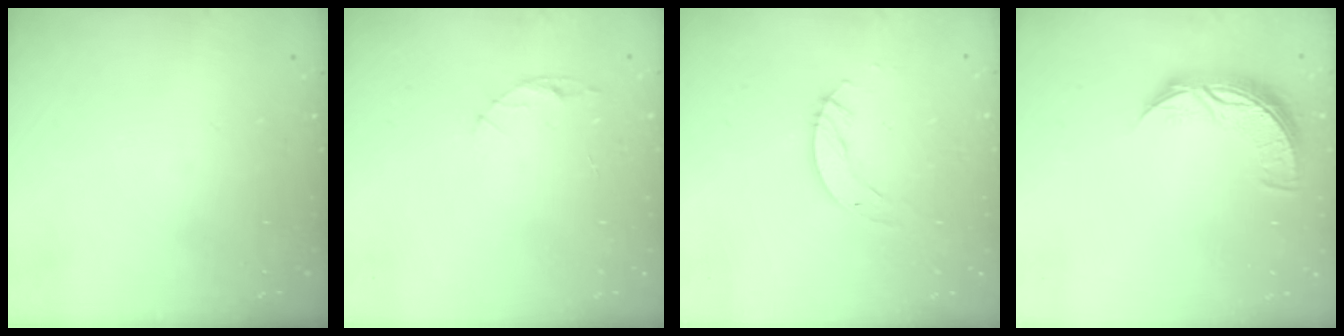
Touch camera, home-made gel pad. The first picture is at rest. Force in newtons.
{"total": 4.3, "press": 4.3, "slide": 0.5}
{"total": 4.0, "press": 4.0, "slide": 0.3}
{"total": 8.2, "press": 8.2, "slide": 0.0}